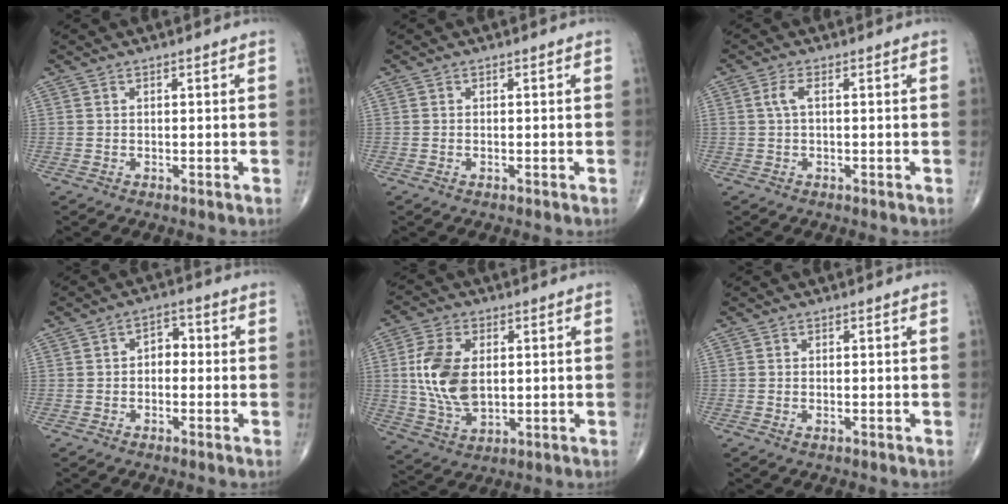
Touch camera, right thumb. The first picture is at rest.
{"total": 0.0}
{"total": 2.2, "force": [0.3, 0.7, 2.0], "torque": [-0.049, 0.006, 0.004]}
{"total": 3.8, "force": [-0.3, 2.7, 2.7], "torque": [-0.017, 0.018, -0.018]}
{"total": 12.3, "force": [1.3, 7.3, 9.7], "torque": [-0.188, -0.006, 0.029]}
{"total": 0.5, "force": [-0.2, 0.3, 0.4], "torque": [-0.006, 0.004, -0.002]}